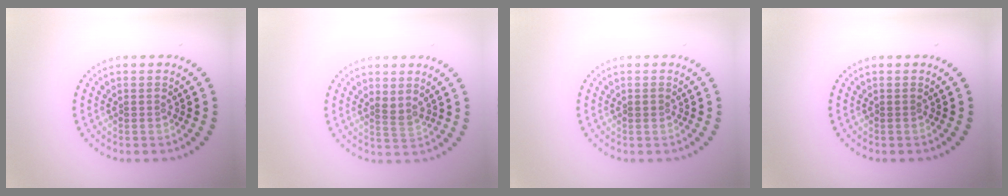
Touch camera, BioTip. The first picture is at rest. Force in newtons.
{"total": 1.5, "press": 1.1, "slide": 1.1}
{"total": 0.7, "press": 0.7, "slide": 0.1}
{"total": 0.0}